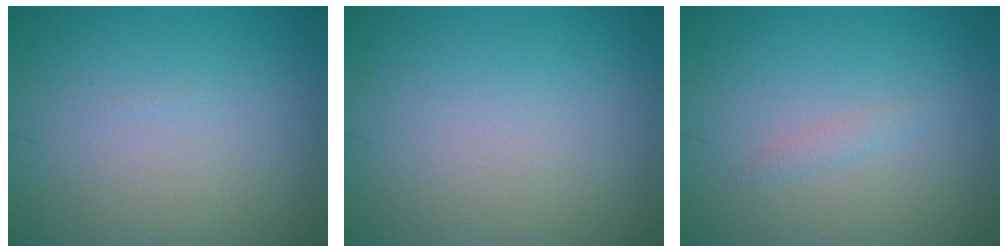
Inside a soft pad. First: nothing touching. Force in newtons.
{"total": 0.0}
{"total": 0.8, "press": 0.8, "slide": 0.0}